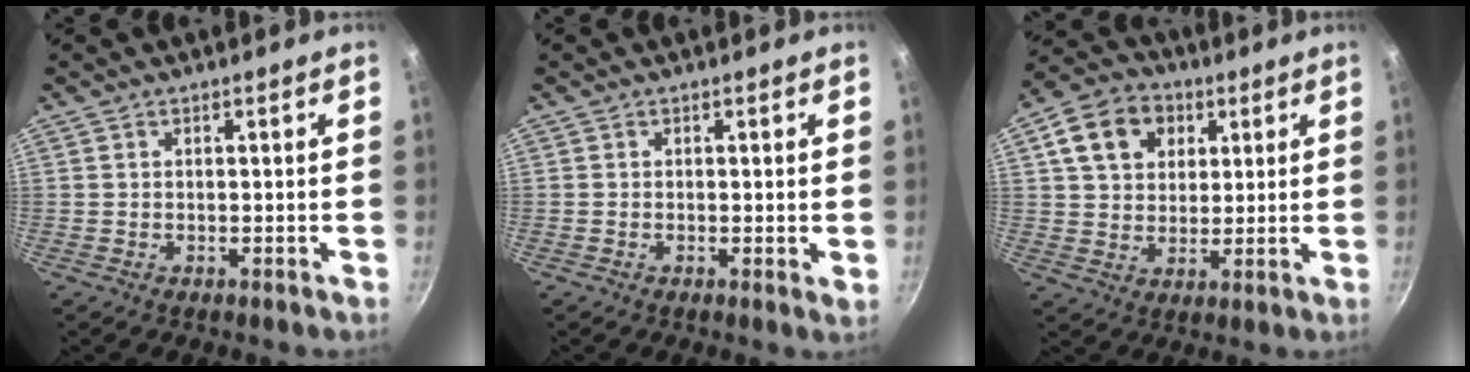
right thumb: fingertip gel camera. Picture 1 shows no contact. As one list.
[{"total": 1.3, "force": [0.1, 0.2, 1.3], "torque": [-0.019, -0.005, -0.002]}, {"total": 11.9, "force": [4.4, 9.2, 6.1], "torque": [-0.085, 0.003, 0.065]}]